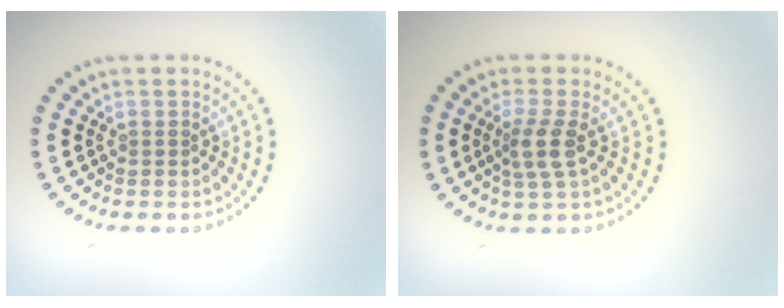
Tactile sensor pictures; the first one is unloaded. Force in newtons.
{"total": 2.5, "press": 2.0, "slide": 1.5}